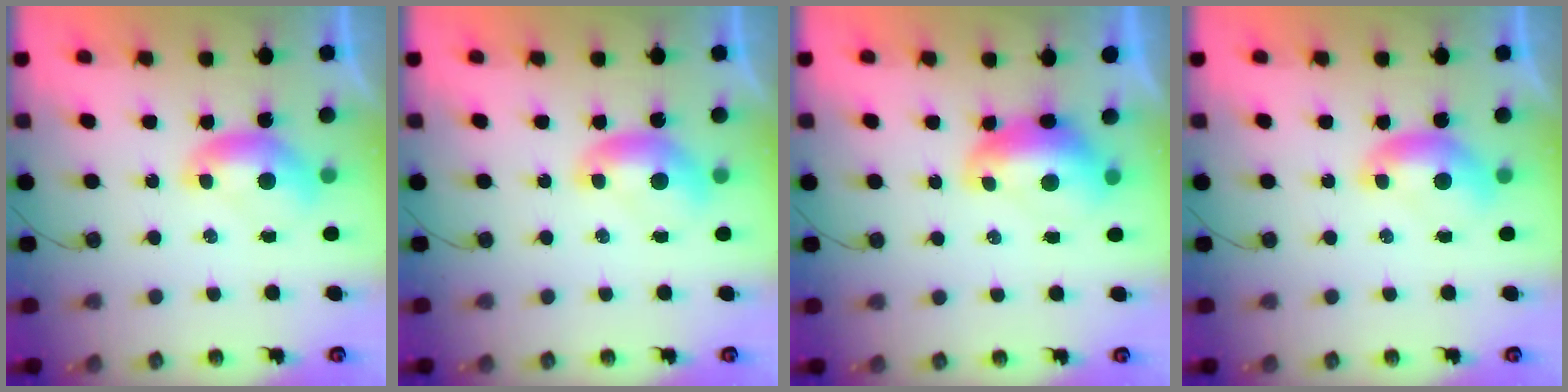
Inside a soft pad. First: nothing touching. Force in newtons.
{"total": 0.0}
{"total": 2.2, "press": 2.1, "slide": 0.7}
{"total": 0.0}